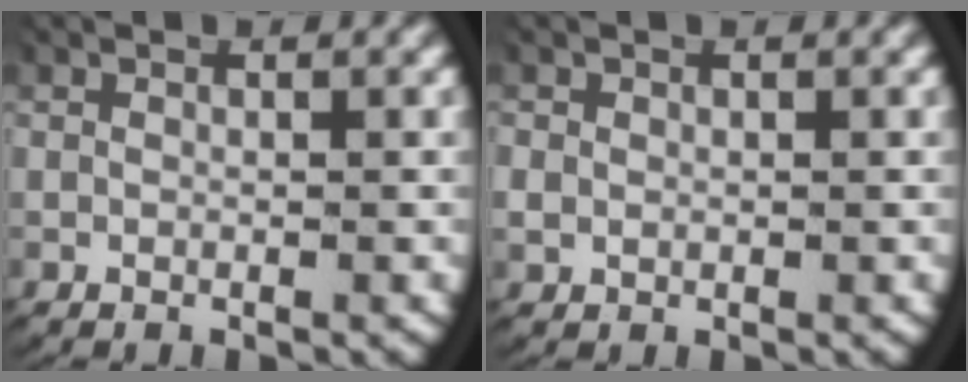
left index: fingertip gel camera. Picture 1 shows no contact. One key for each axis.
{"total": 1.1, "fx": 0.0, "fy": 1.1, "fz": 0.4, "tx": -0.017, "ty": -0.005, "tz": 0.005}